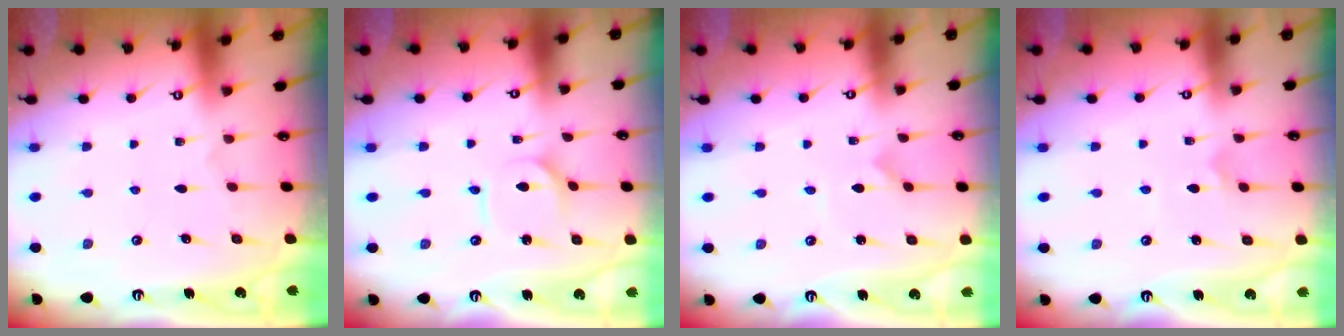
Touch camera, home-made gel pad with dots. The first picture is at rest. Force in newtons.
{"total": 2.4, "press": 2.3, "slide": 0.2}
{"total": 0.0}
{"total": 2.8, "press": 2.8, "slide": 0.4}